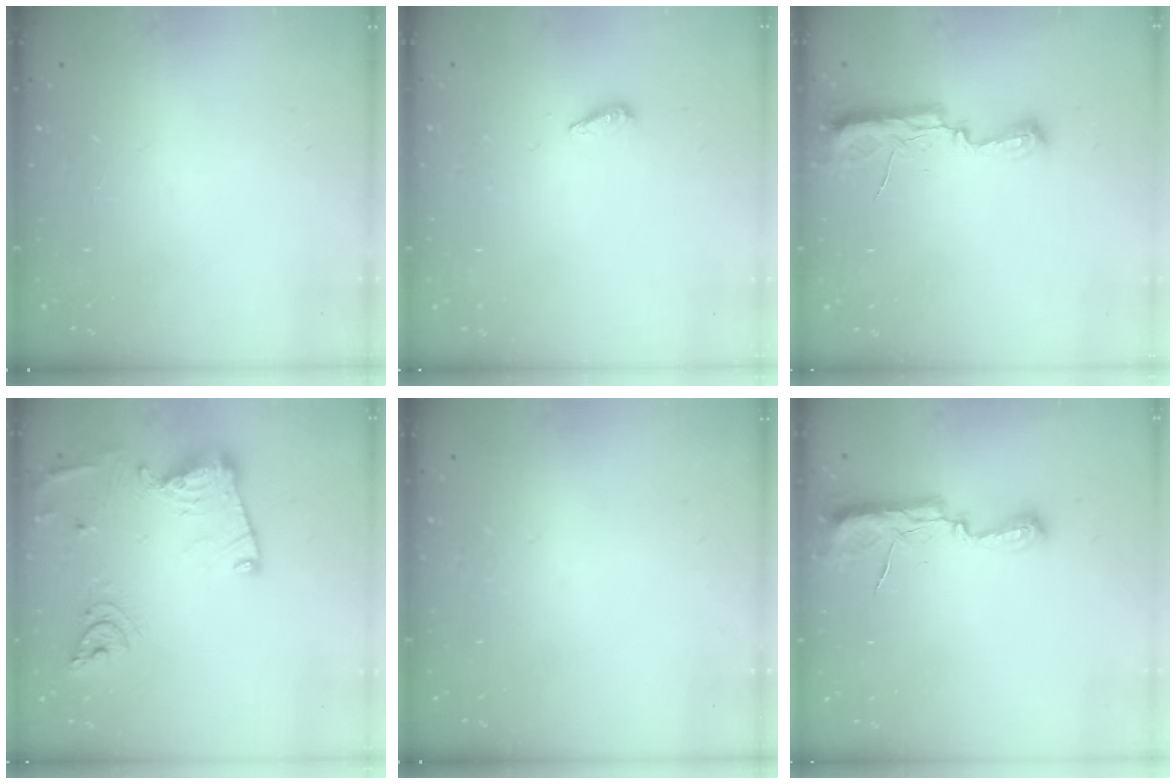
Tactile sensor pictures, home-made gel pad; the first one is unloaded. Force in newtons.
{"total": 3.5, "press": 3.5, "slide": 0.3}
{"total": 7.6, "press": 7.6, "slide": 0.7}
{"total": 17.0, "press": 16.9, "slide": 1.7}
{"total": 0.0}
{"total": 8.8, "press": 8.2, "slide": 3.2}